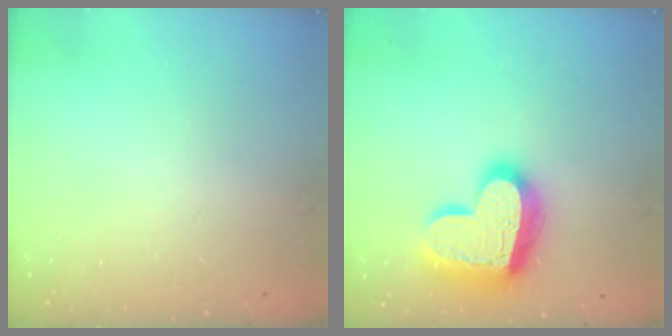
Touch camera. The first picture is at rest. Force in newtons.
{"total": 20.2, "press": 20.1, "slide": 1.7}